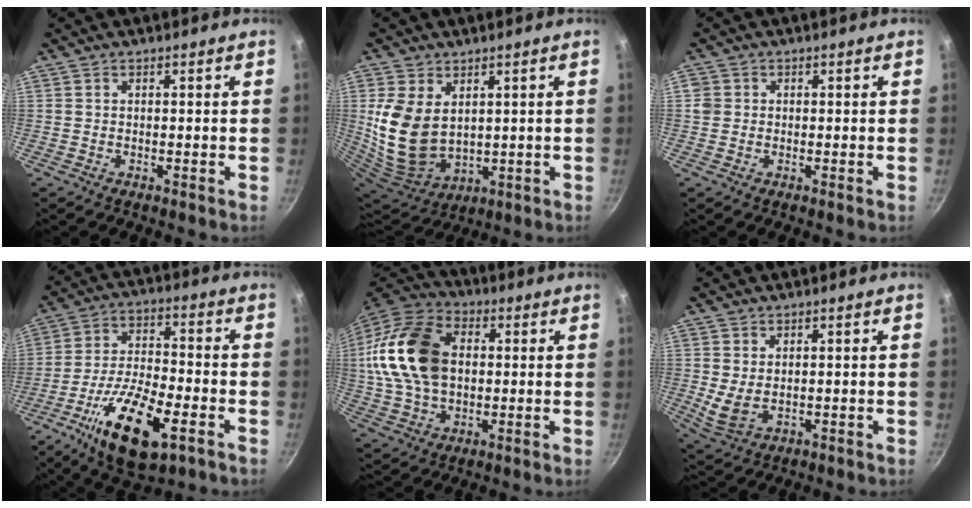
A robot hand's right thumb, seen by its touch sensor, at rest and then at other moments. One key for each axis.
{"total": 13.7, "fx": 2.7, "fy": 9.3, "fz": 9.6, "tx": -0.185, "ty": -0.031, "tz": 0.074}
{"total": 2.1, "fx": 0.2, "fy": 1.9, "fz": 0.6, "tx": -0.003, "ty": 0.008, "tz": 0.001}
{"total": 17.9, "fx": -8.1, "fy": 6.9, "fz": 14.4, "tx": -0.250, "ty": 0.026, "tz": -0.144}
{"total": 20.6, "fx": 2.3, "fy": 14.1, "fz": 14.8, "tx": -0.272, "ty": 0.025, "tz": 0.035}
{"total": 4.9, "fx": 0.5, "fy": 3.2, "fz": 3.7, "tx": -0.069, "ty": -0.015, "tz": 0.023}